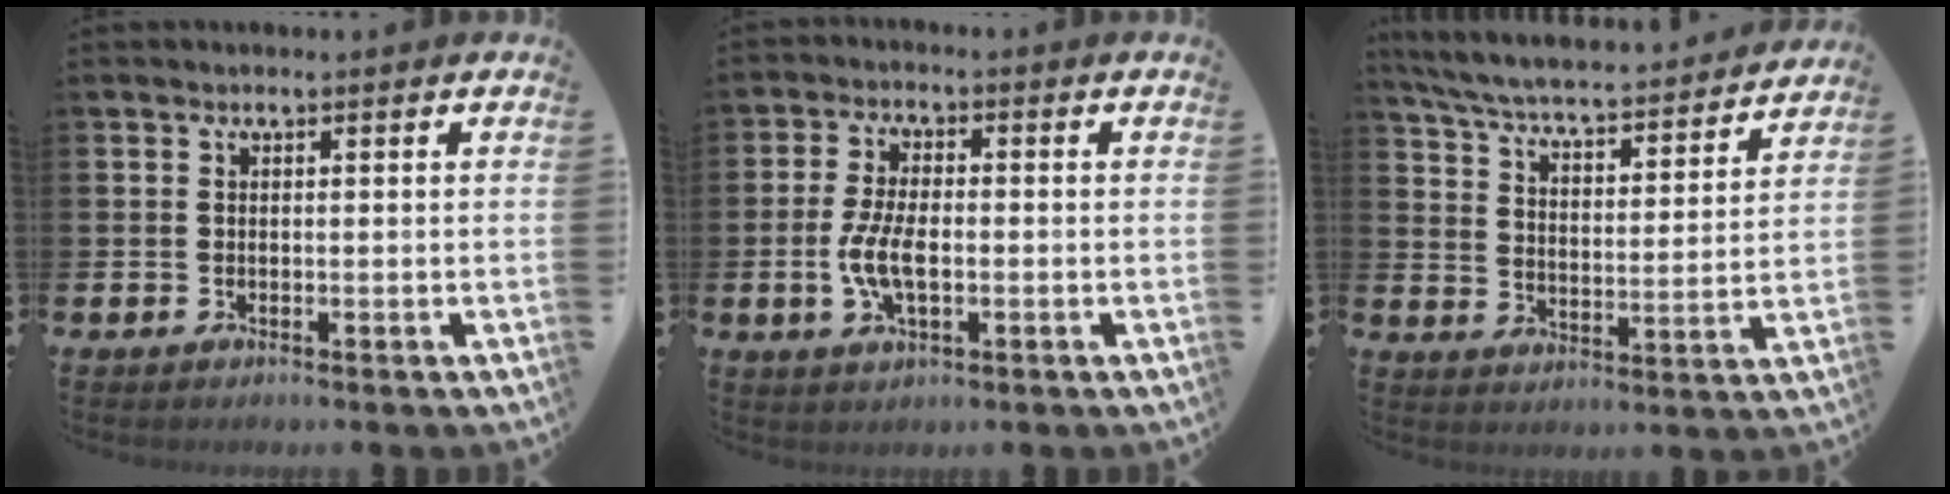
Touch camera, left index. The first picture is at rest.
{"total": 5.7, "force": [-0.9, 2.5, 5.1], "torque": [-0.094, -0.001, -0.020]}
{"total": 6.4, "force": [6.0, 0.5, 2.0], "torque": [-0.067, -0.050, 0.099]}